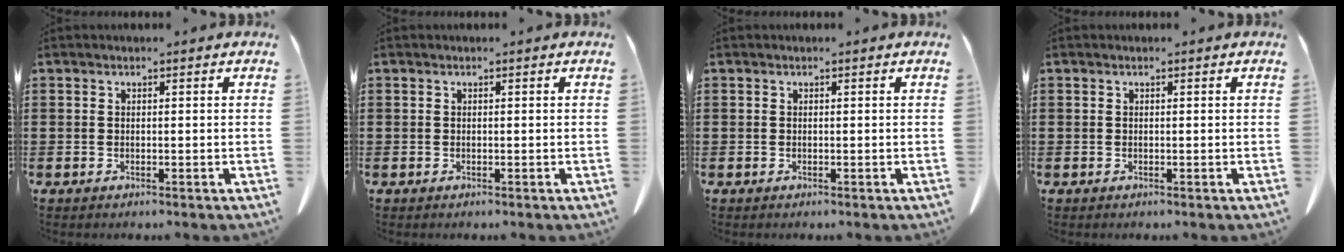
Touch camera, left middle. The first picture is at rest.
{"total": 0.0}
{"total": 0.0}
{"total": 0.0}